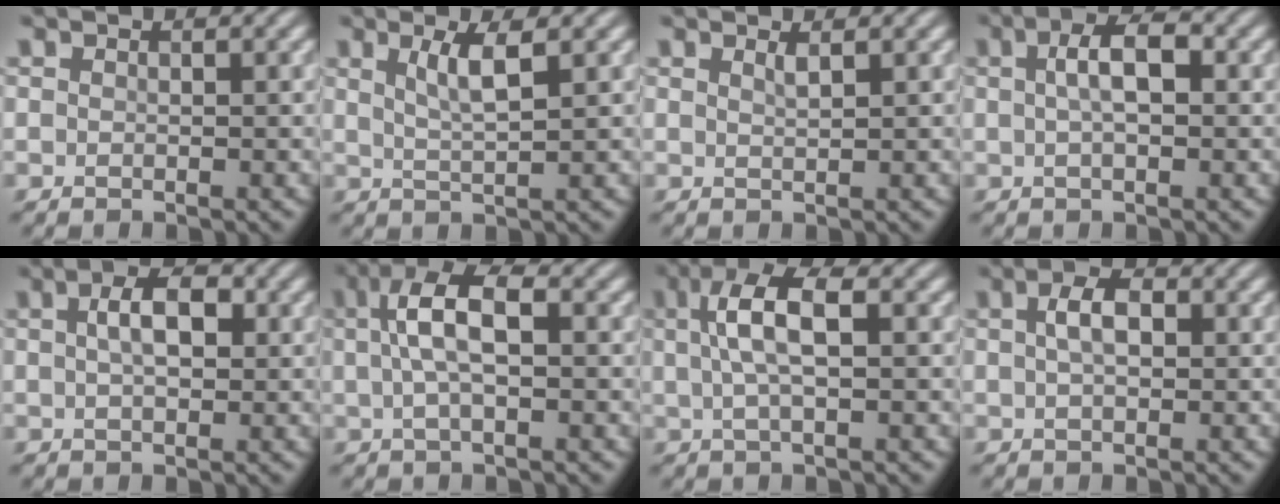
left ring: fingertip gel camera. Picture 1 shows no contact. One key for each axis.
{"total": 2.9, "fx": 1.2, "fy": 0.6, "fz": 2.6, "tx": -0.046, "ty": -0.002, "tz": 0.023}
{"total": 1.0, "fx": 0.7, "fy": 0.2, "fz": 0.7, "tx": -0.006, "ty": 0.000, "tz": 0.010}
{"total": 3.6, "fx": 0.6, "fy": 1.3, "fz": 3.3, "tx": -0.061, "ty": 0.008, "tz": 0.007}
{"total": 3.8, "fx": 0.9, "fy": 1.9, "fz": 3.1, "tx": -0.056, "ty": 0.008, "tz": 0.011}
{"total": 5.3, "fx": 0.9, "fy": 2.0, "fz": 4.8, "tx": -0.093, "ty": 0.014, "tz": 0.012}
{"total": 4.9, "fx": 1.1, "fy": 1.6, "fz": 4.5, "tx": -0.085, "ty": 0.013, "tz": 0.018}
{"total": 2.8, "fx": 0.6, "fy": 1.5, "fz": 2.3, "tx": -0.044, "ty": 0.005, "tz": 0.007}